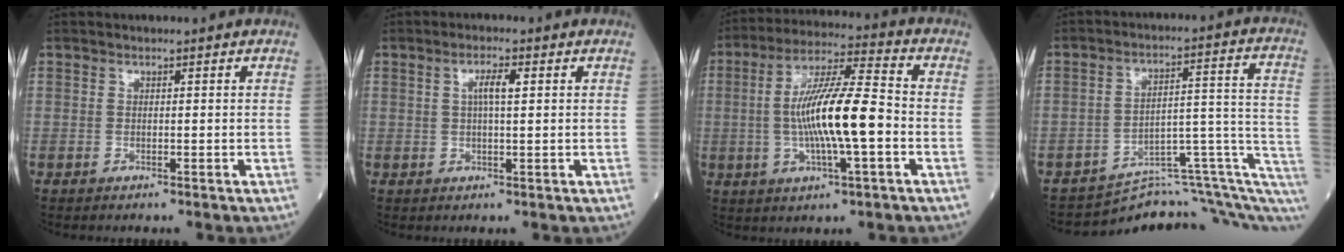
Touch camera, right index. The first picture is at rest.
{"total": 3.1, "force": [0.8, 0.4, 2.9], "torque": [-0.056, 0.003, 0.013]}
{"total": 13.6, "force": [-1.9, 1.6, 13.4], "torque": [-0.250, 0.007, -0.035]}
{"total": 13.7, "force": [-11.6, 1.3, 7.2], "torque": [-0.066, 0.080, -0.156]}